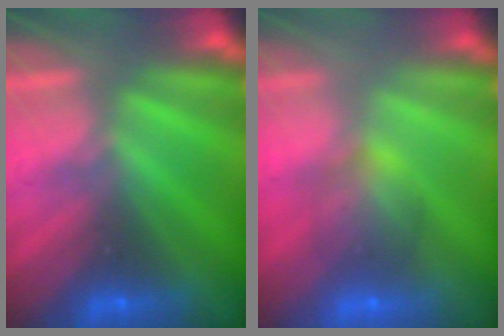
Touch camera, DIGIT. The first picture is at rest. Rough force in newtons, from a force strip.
{"total": 6.1}